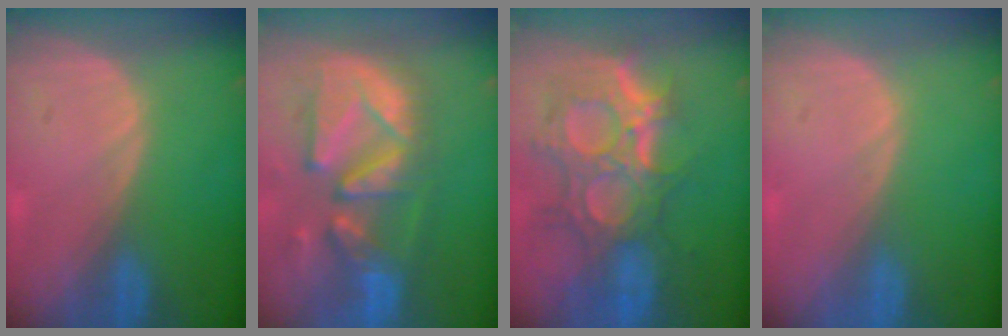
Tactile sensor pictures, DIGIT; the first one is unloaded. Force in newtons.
{"total": 13.1, "press": 11.4, "slide": 6.5}
{"total": 12.1, "press": 10.8, "slide": 5.5}
{"total": 0.0}